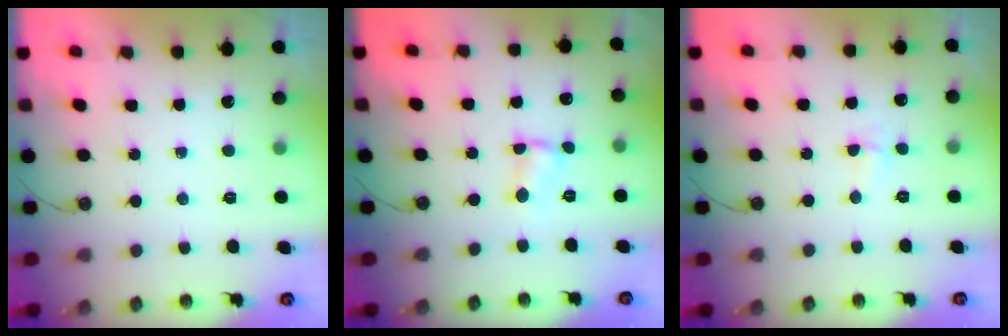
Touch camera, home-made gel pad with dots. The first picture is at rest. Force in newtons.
{"total": 1.8, "press": 1.8, "slide": 0.3}
{"total": 2.9, "press": 2.8, "slide": 0.7}